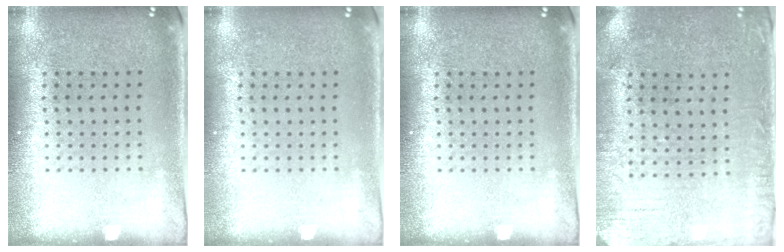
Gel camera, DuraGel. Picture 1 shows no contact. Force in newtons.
{"total": 0.0}
{"total": 0.0}
{"total": 0.6, "press": 0.3, "slide": 0.5}